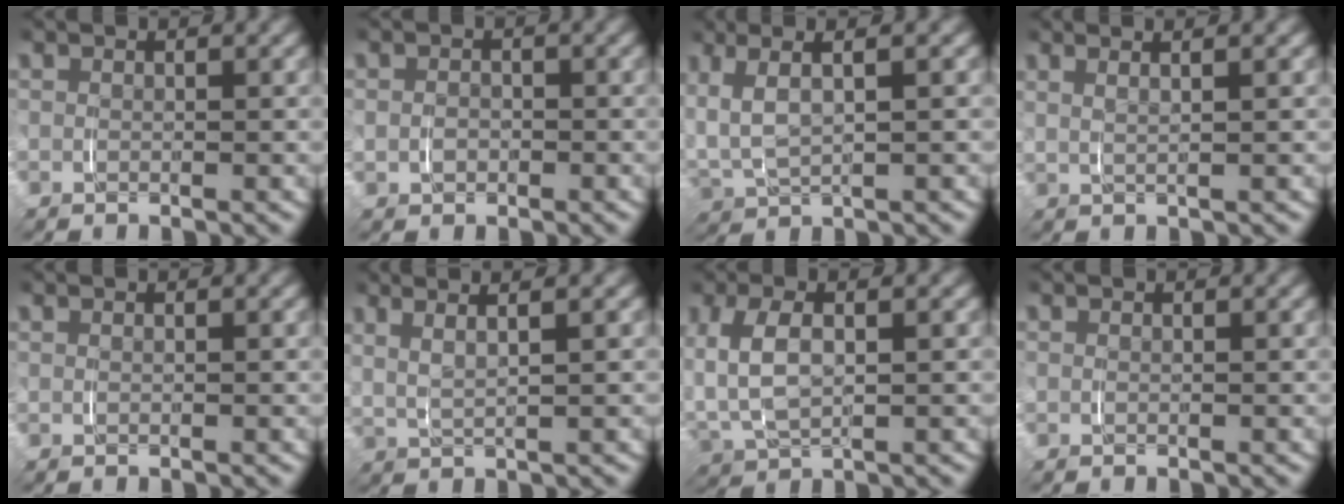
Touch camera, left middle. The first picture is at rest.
{"total": 1.3, "force": [-0.3, 1.1, -0.5], "torque": [0.008, -0.009, -0.003]}
{"total": 3.3, "force": [1.7, 1.9, 2.1], "torque": [-0.043, 0.004, 0.021]}
{"total": 2.9, "force": [2.7, -0.3, 1.2], "torque": [-0.008, 0.020, 0.037]}
{"total": 0.5, "force": [0.2, -0.5, -0.1], "torque": [0.007, 0.003, 0.003]}
{"total": 3.8, "force": [3.1, 0.7, 2.0], "torque": [-0.028, 0.020, 0.038]}
{"total": 1.2, "force": [0.6, 0.6, 0.8], "torque": [-0.030, -0.006, 0.013]}
{"total": 0.0}